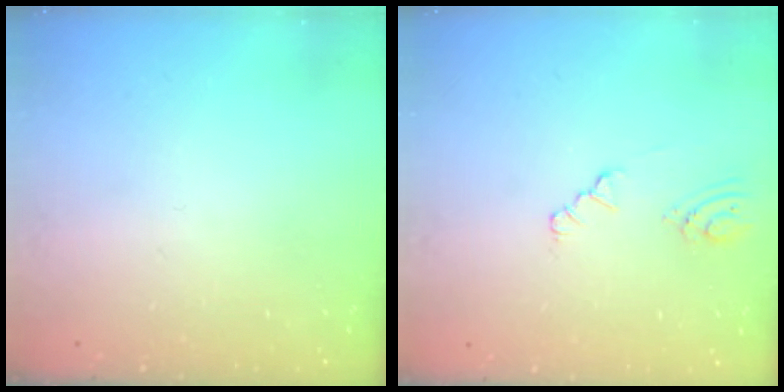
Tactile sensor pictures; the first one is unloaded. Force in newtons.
{"total": 3.7, "press": 3.7, "slide": 0.5}